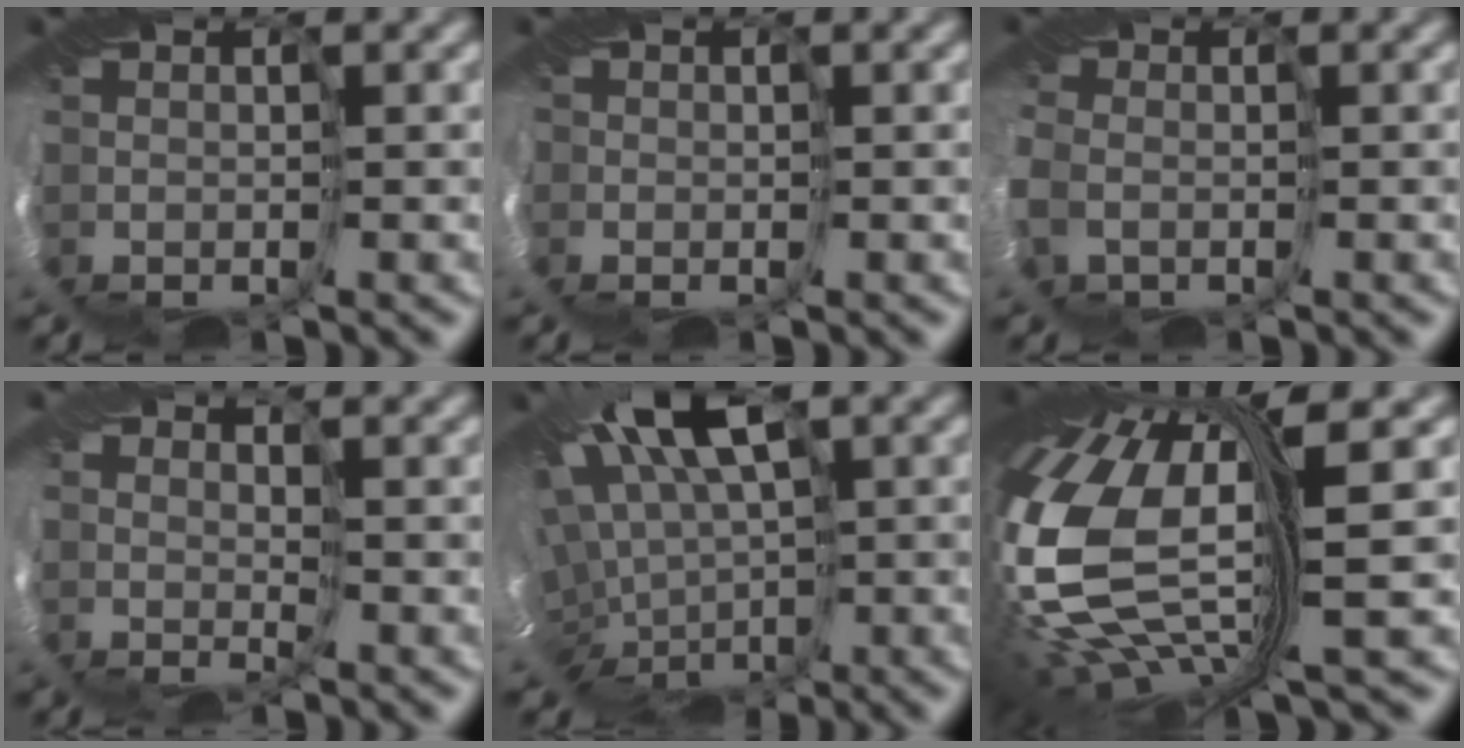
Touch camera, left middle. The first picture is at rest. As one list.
[{"total": 2.7, "force": [-0.7, 2.3, 1.2], "torque": [-0.028, -0.011, -0.005]}, {"total": 3.7, "force": [0.1, 3.3, 1.6], "torque": [-0.064, 0.002, 0.002]}, {"total": 2.5, "force": [1.3, -1.3, -1.7], "torque": [0.024, -0.001, 0.024]}, {"total": 11.6, "force": [2.2, 6.1, 9.6], "torque": [-0.179, -0.018, 0.064]}, {"total": 12.8, "force": [0.5, 5.0, 11.8], "torque": [-0.291, -0.001, 0.018]}]